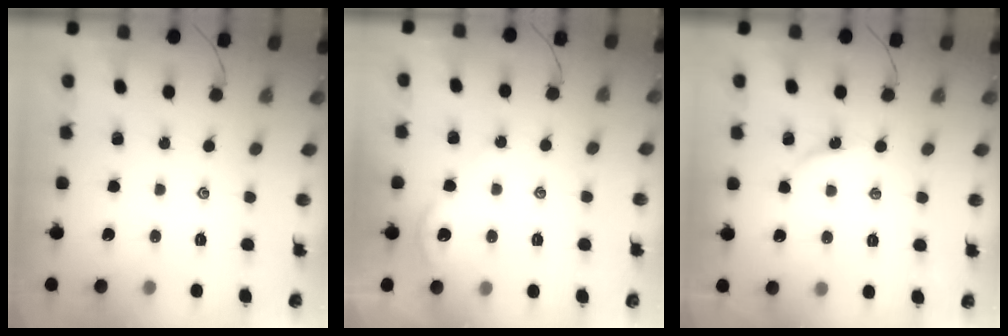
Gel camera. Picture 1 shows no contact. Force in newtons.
{"total": 3.5, "press": 3.4, "slide": 0.5}
{"total": 2.9, "press": 2.9, "slide": 0.3}